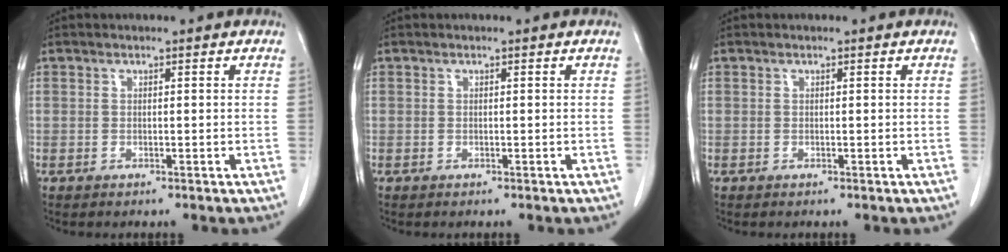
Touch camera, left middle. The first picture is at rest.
{"total": 0.0}
{"total": 0.0}